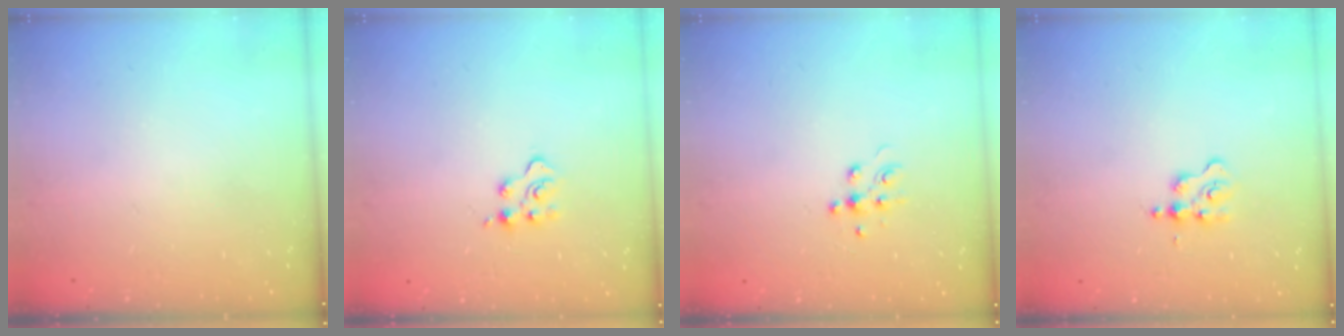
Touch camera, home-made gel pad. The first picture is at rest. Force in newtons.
{"total": 3.9, "press": 3.9, "slide": 0.5}
{"total": 6.1, "press": 6.0, "slide": 1.3}
{"total": 1.9, "press": 1.9, "slide": 0.2}